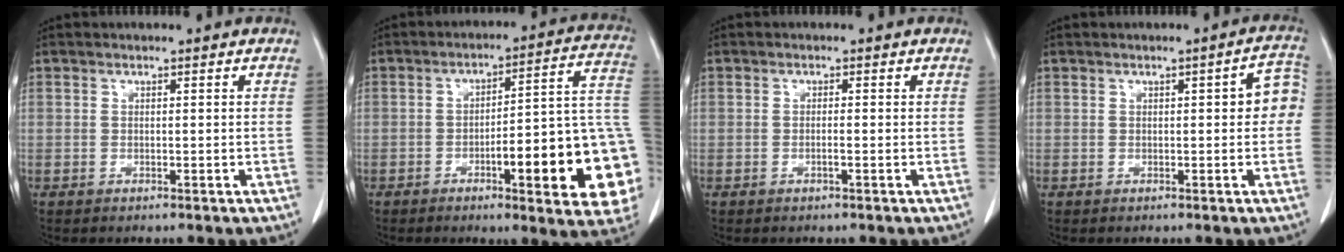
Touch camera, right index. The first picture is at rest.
{"total": 19.5, "force": [-5.2, 2.7, 18.6], "torque": [-0.145, 0.028, -0.059]}
{"total": 0.9, "force": [-0.4, -0.1, 0.8], "torque": [-0.015, 0.001, -0.006]}
{"total": 4.2, "force": [0.3, 1.3, 4.0], "torque": [-0.036, 0.019, -0.003]}